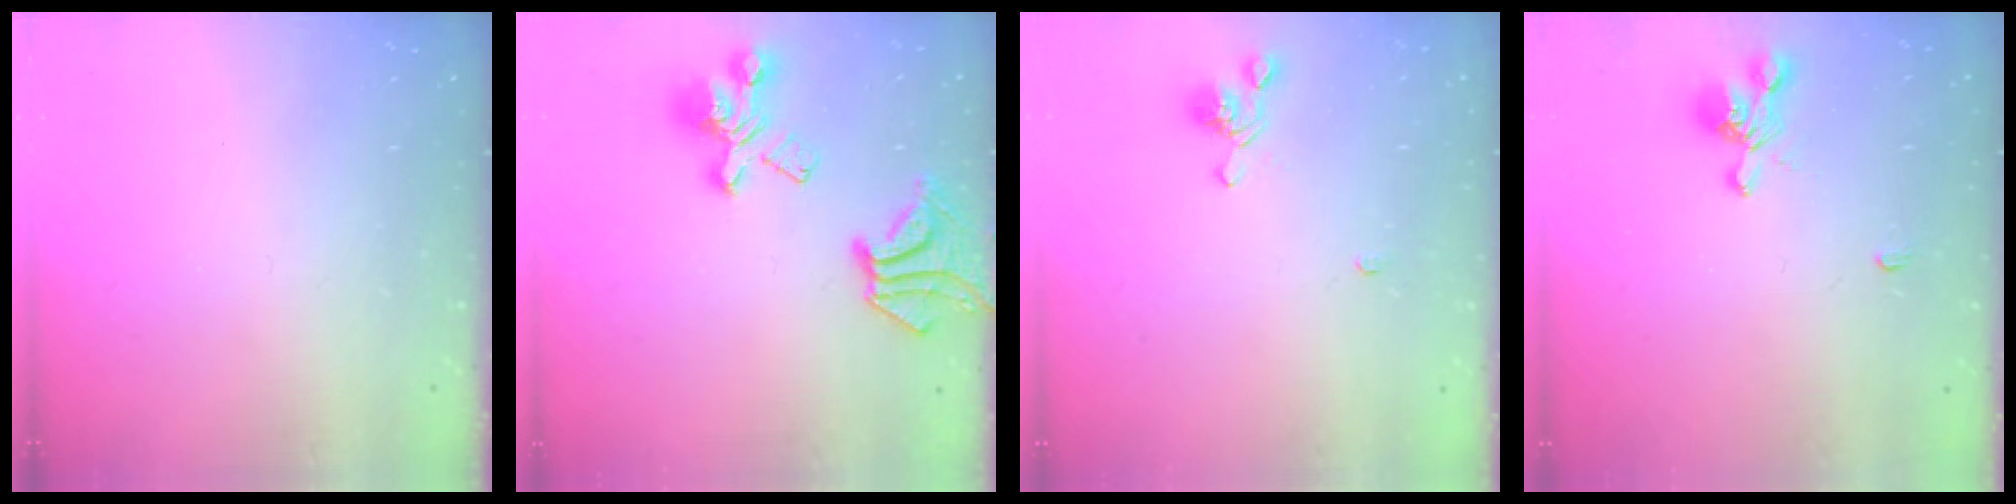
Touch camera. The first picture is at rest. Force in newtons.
{"total": 10.8, "press": 10.4, "slide": 2.6}
{"total": 1.0, "press": 0.9, "slide": 0.5}
{"total": 1.3, "press": 0.7, "slide": 1.1}